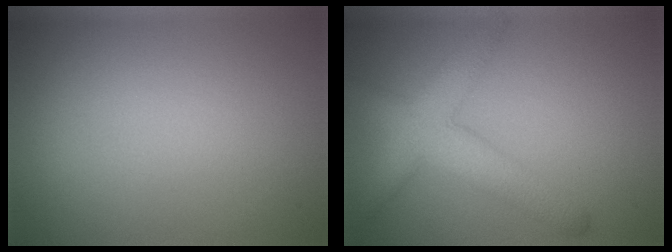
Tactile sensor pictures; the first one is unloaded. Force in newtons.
{"total": 5.3, "press": 5.3, "slide": 0.2}